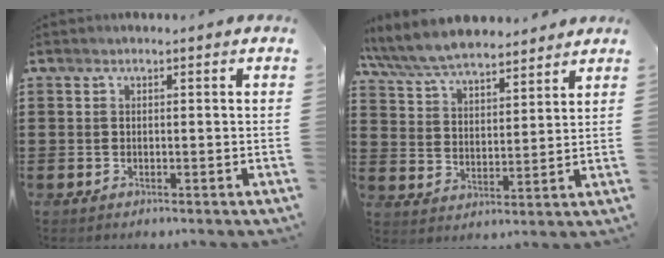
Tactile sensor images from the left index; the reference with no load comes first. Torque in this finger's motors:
{"motor_torque": [0.55, -0.70, 1.01, 0.14]}